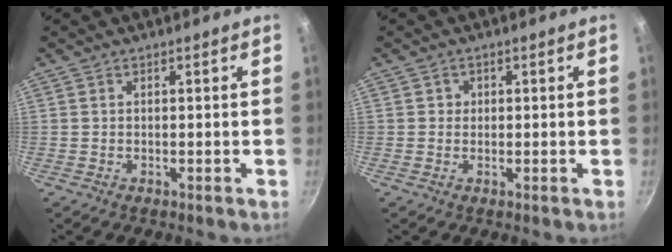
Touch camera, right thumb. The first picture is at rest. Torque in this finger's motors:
{"motor_torque": [-0.53, 0.55, 0.20, 0.13, 0.04]}